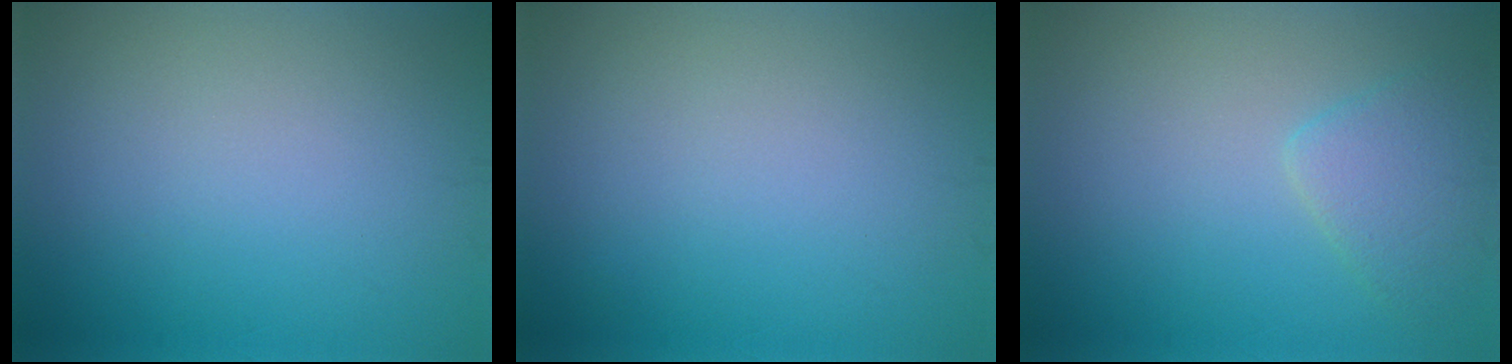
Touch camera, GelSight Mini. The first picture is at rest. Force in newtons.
{"total": 0.0}
{"total": 2.7, "press": 2.7, "slide": 0.3}